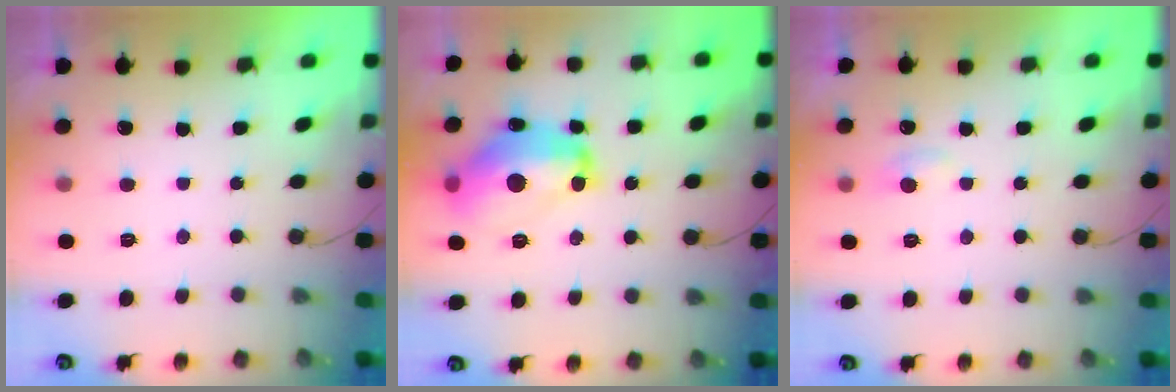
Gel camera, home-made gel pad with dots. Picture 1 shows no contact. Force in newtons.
{"total": 16.9, "press": 16.9, "slide": 1.5}
{"total": 4.5, "press": 4.5, "slide": 0.6}